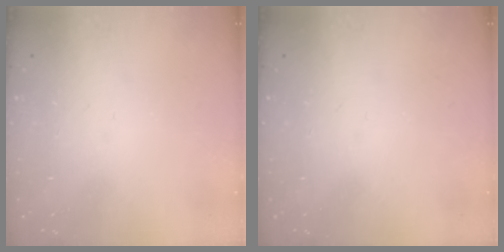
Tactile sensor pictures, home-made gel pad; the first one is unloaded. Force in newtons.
{"total": 0.0}